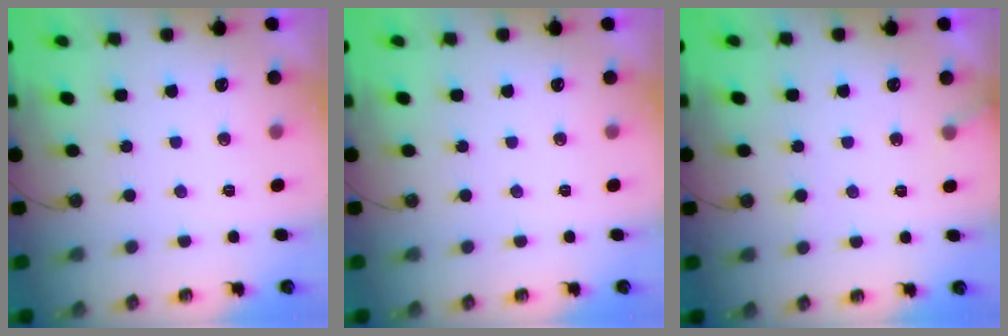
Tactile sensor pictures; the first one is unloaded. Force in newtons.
{"total": 0.0}
{"total": 6.3, "press": 6.3, "slide": 0.4}